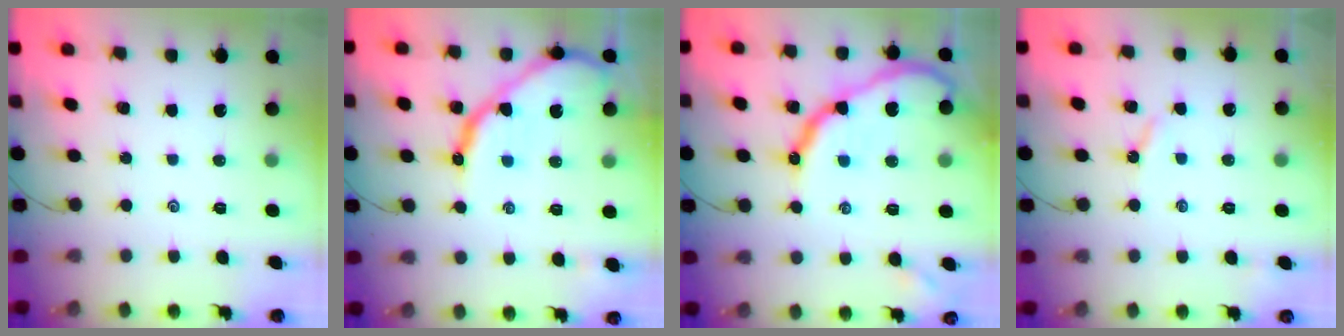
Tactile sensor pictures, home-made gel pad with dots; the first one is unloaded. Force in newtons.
{"total": 14.1, "press": 14.1, "slide": 1.4}
{"total": 16.1, "press": 16.0, "slide": 1.2}
{"total": 2.6, "press": 2.6, "slide": 0.3}